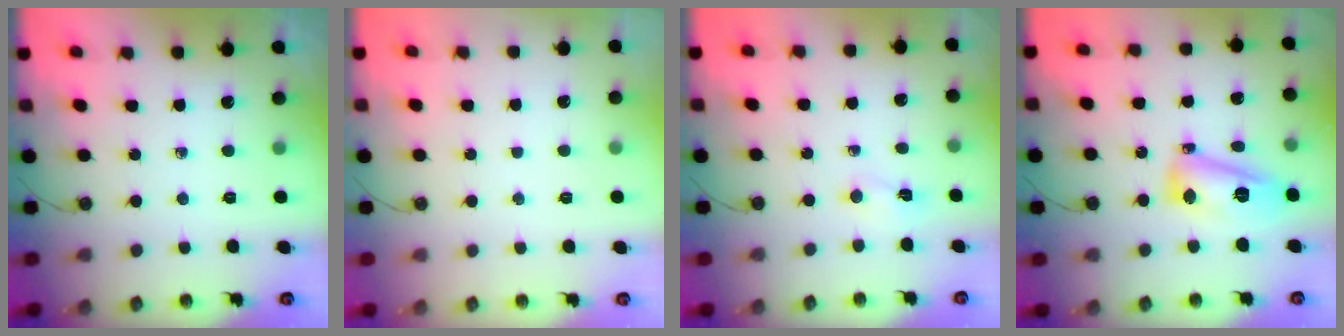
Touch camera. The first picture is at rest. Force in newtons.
{"total": 1.8, "press": 1.7, "slide": 0.6}
{"total": 2.2, "press": 2.1, "slide": 0.7}
{"total": 14.7, "press": 14.7, "slide": 1.2}